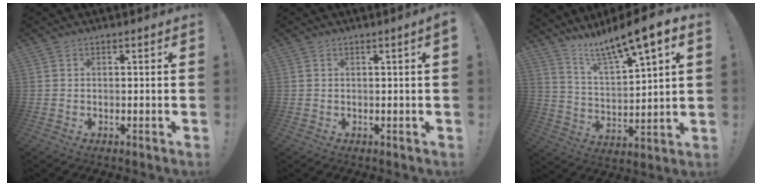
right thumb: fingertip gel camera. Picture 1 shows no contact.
{"total": 1.6, "force": [0.3, -0.3, 1.6], "torque": [-0.019, -0.005, 0.002]}
{"total": 11.8, "force": [9.8, 0.8, 6.5], "torque": [-0.117, -0.079, 0.158]}